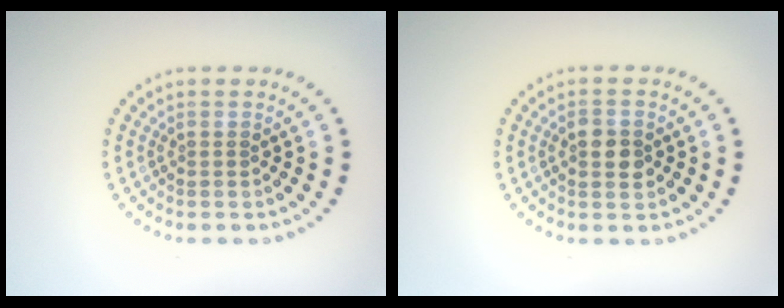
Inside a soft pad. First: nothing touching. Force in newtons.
{"total": 2.0, "press": 2.0, "slide": 0.1}